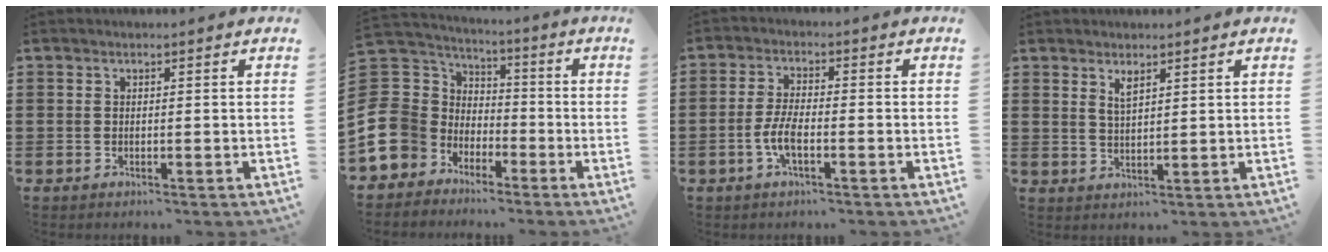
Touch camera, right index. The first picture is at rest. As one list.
[{"total": 10.5, "force": [-4.2, 9.2, 2.7], "torque": [-0.119, -0.004, -0.083]}, {"total": 4.6, "force": [-1.7, 1.5, 4.0], "torque": [-0.096, -0.002, -0.038]}, {"total": 2.4, "force": [1.7, 0.8, 1.5], "torque": [-0.031, 0.002, 0.029]}]